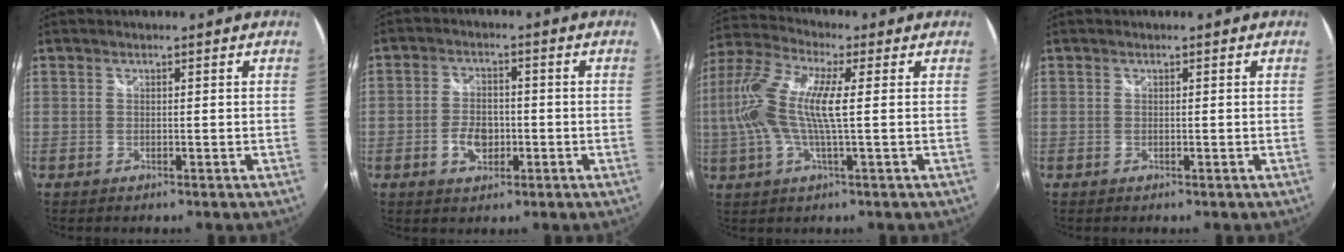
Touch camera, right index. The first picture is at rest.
{"total": 5.6, "force": [-1.8, 3.6, 3.9], "torque": [-0.082, 0.002, -0.029]}
{"total": 14.9, "force": [1.4, 3.2, 14.5], "torque": [-0.270, 0.005, 0.017]}
{"total": 0.0}